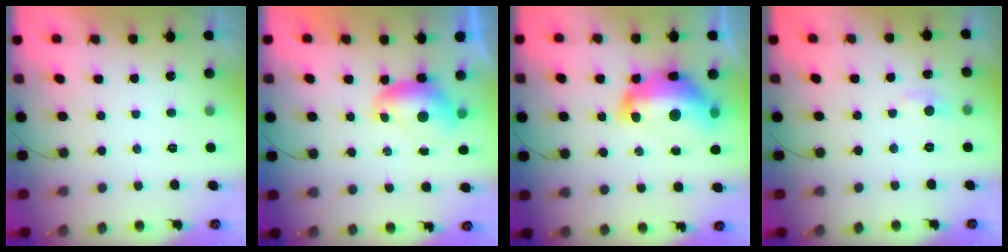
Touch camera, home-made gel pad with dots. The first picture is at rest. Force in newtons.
{"total": 7.3, "press": 7.2, "slide": 1.0}
{"total": 17.3, "press": 17.2, "slide": 1.8}
{"total": 6.2, "press": 6.2, "slide": 0.8}